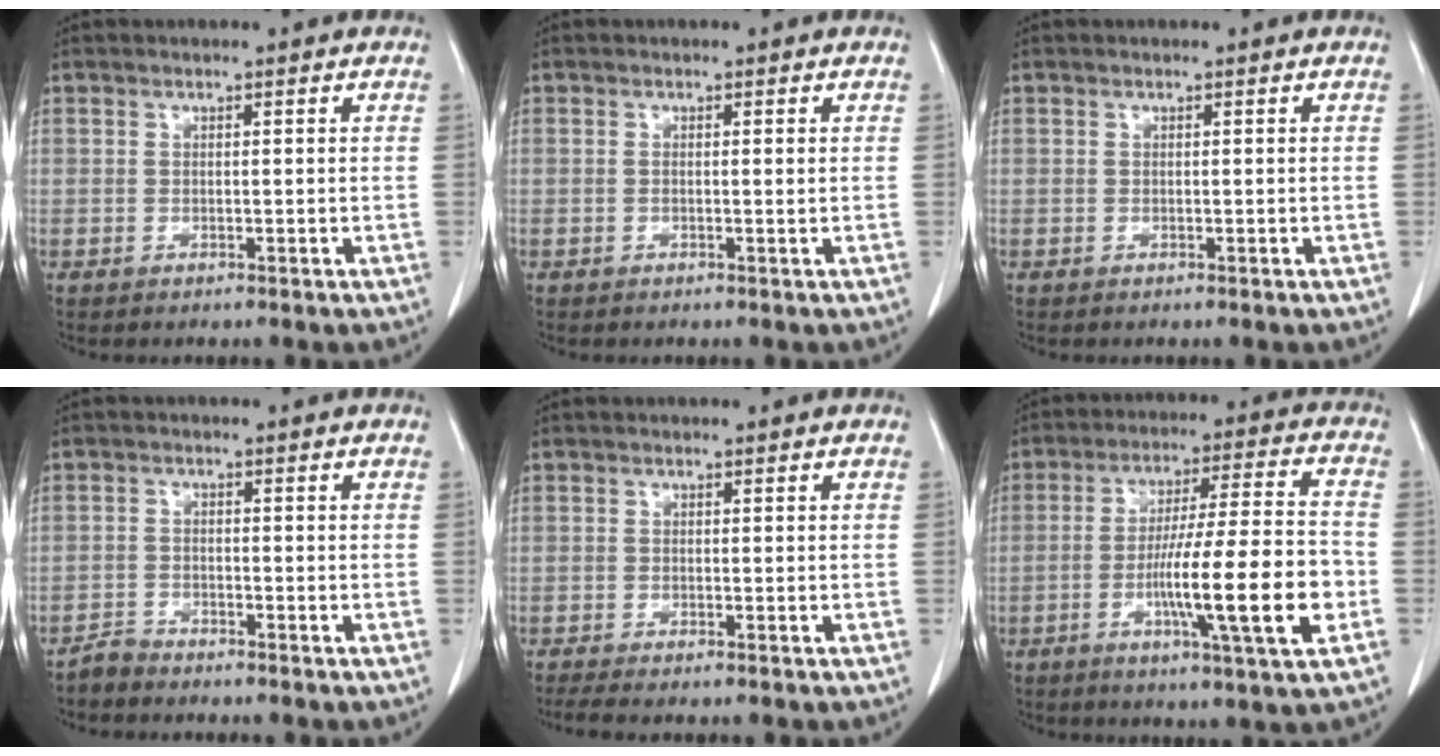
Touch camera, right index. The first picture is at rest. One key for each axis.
{"total": 0.7, "fx": 0.1, "fy": 0.0, "fz": 0.7, "tx": -0.011, "ty": -0.002, "tz": 0.004}
{"total": 0.0}
{"total": 1.9, "fx": -1.9, "fy": 0.3, "fz": -0.1, "tx": 0.002, "ty": -0.004, "tz": -0.035}
{"total": 4.0, "fx": -3.4, "fy": 0.2, "fz": 2.1, "tx": -0.030, "ty": -0.009, "tz": -0.050}
{"total": 16.5, "fx": -4.7, "fy": 0.3, "fz": 15.8, "tx": -0.265, "ty": -0.005, "tz": -0.075}